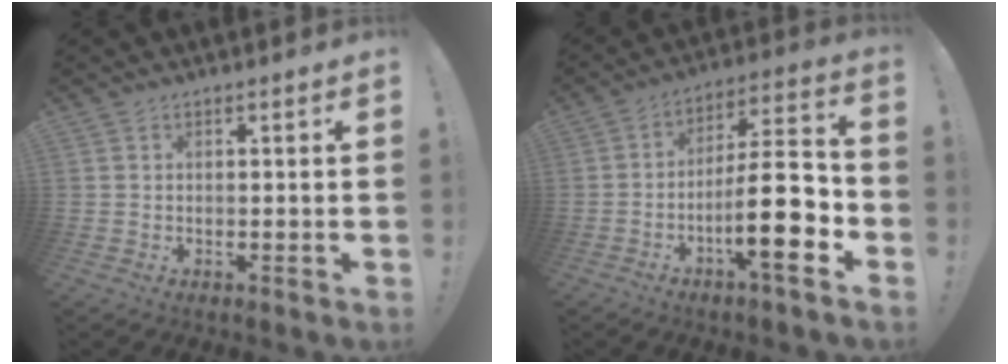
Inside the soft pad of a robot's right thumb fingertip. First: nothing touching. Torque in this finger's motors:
{"motor_torque": [1.93, 2.57, 1.44, -1.32, 0.17]}